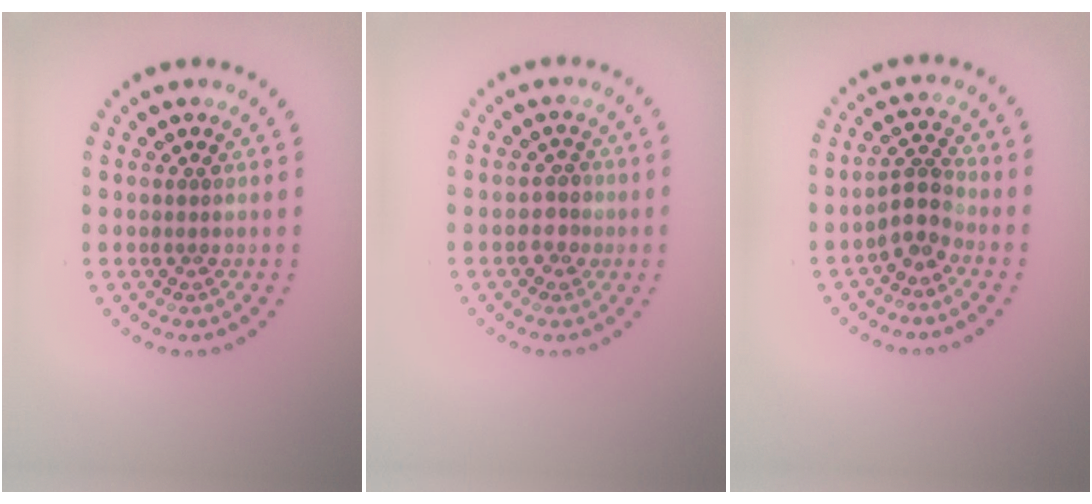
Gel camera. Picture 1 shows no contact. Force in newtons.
{"total": 1.7, "press": 1.6, "slide": 0.7}
{"total": 2.6, "press": 2.1, "slide": 1.6}